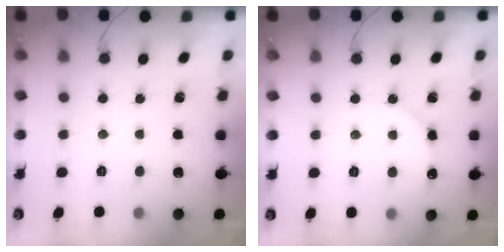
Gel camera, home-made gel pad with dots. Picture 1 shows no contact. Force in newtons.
{"total": 5.2, "press": 4.7, "slide": 2.2}